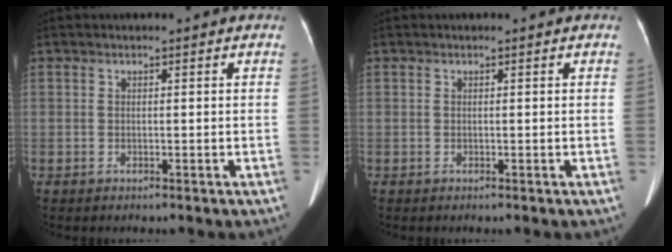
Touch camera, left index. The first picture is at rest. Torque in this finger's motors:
{"motor_torque": [0.06, 0.01, 0.02, 0.02]}